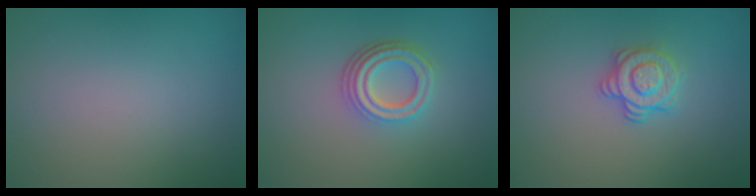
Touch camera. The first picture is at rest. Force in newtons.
{"total": 4.1, "press": 3.1, "slide": 2.7}
{"total": 2.9, "press": 2.6, "slide": 1.2}